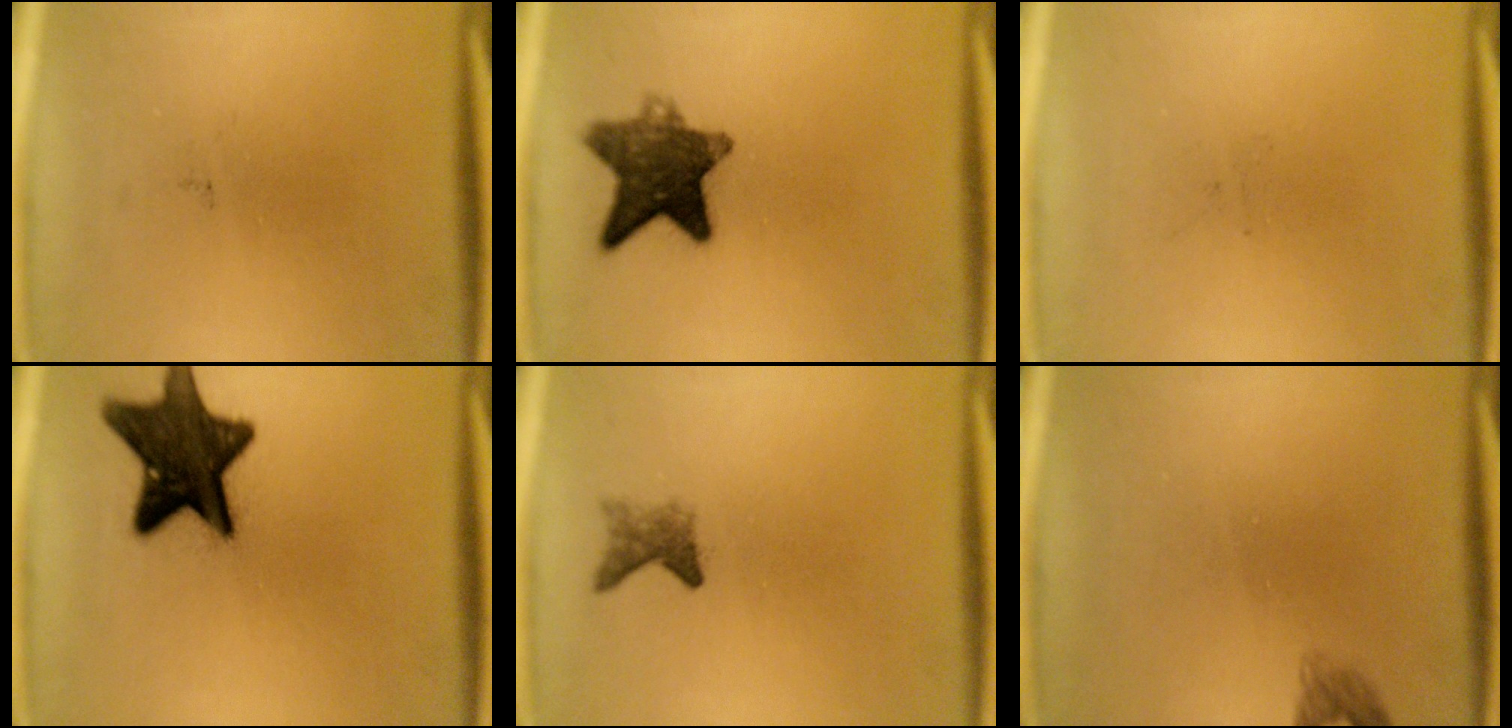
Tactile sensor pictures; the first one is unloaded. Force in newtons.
{"total": 9.5}
{"total": 0.0}
{"total": 15.5}
{"total": 2.1}
{"total": 1.4}